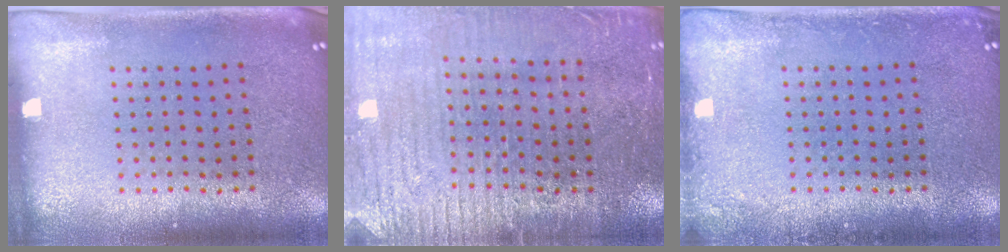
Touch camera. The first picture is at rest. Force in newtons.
{"total": 3.1, "press": 3.0, "slide": 0.9}
{"total": 1.2, "press": 1.2, "slide": 0.2}